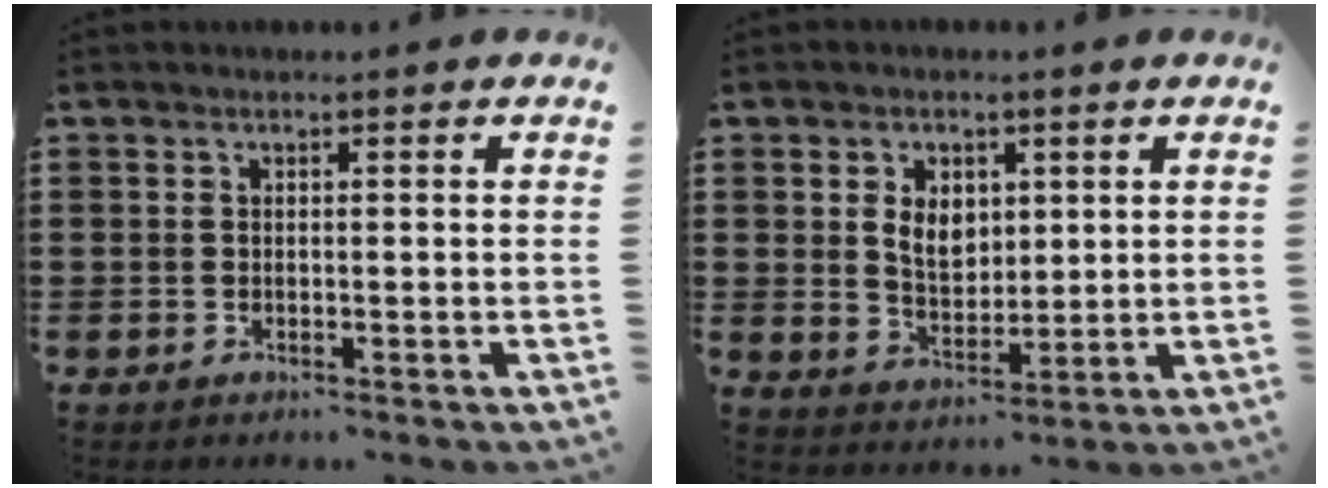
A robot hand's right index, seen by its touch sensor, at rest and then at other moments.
{"total": 5.0, "force": [1.3, 3.4, 3.5], "torque": [-0.062, 0.005, 0.018]}